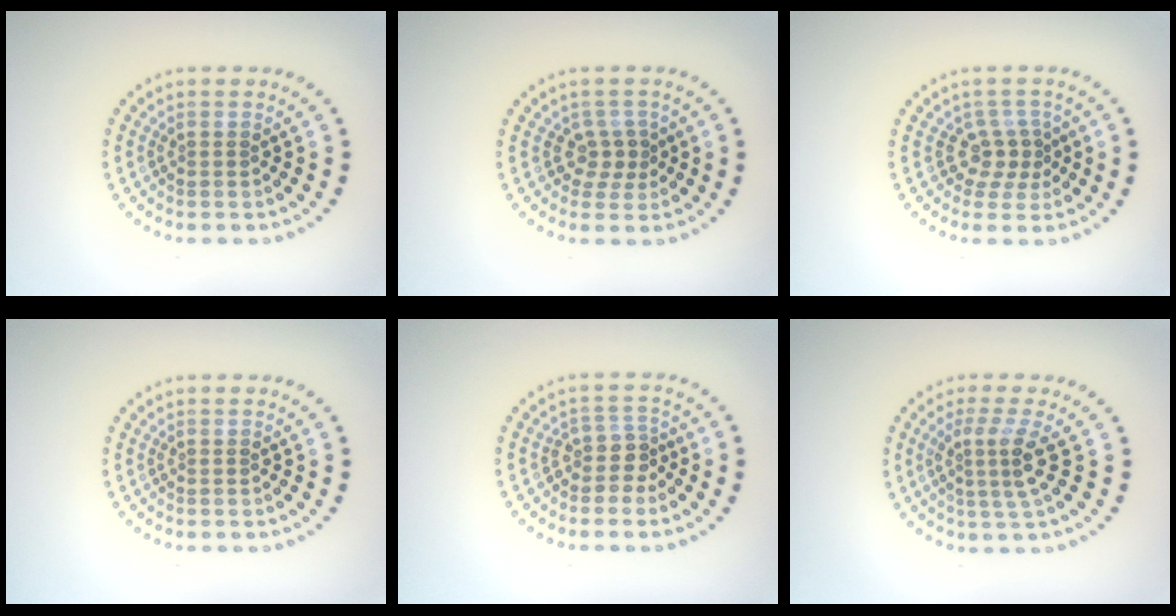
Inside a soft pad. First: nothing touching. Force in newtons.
{"total": 1.9, "press": 1.4, "slide": 1.2}
{"total": 2.4, "press": 1.7, "slide": 1.7}
{"total": 0.0}
{"total": 2.2, "press": 1.6, "slide": 1.5}
{"total": 3.2, "press": 2.2, "slide": 2.3}